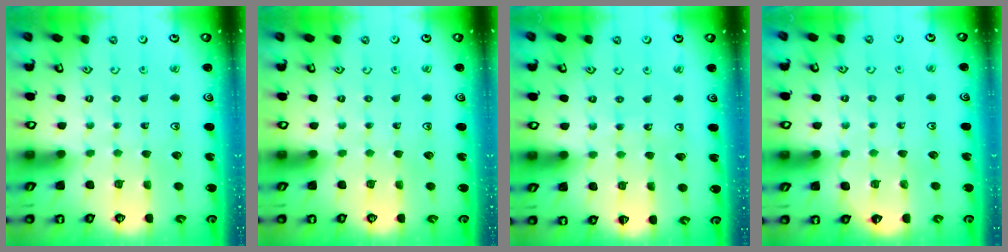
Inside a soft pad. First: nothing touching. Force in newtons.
{"total": 0.0}
{"total": 3.6, "press": 3.6, "slide": 0.4}
{"total": 6.9, "press": 6.6, "slide": 1.9}